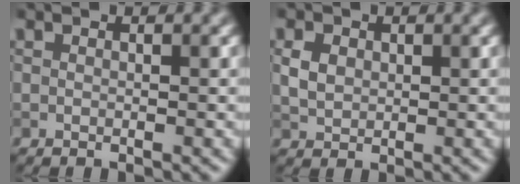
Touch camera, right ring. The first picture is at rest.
{"total": 2.1, "force": [0.4, 1.7, 1.2], "torque": [-0.026, 0.001, 0.008]}